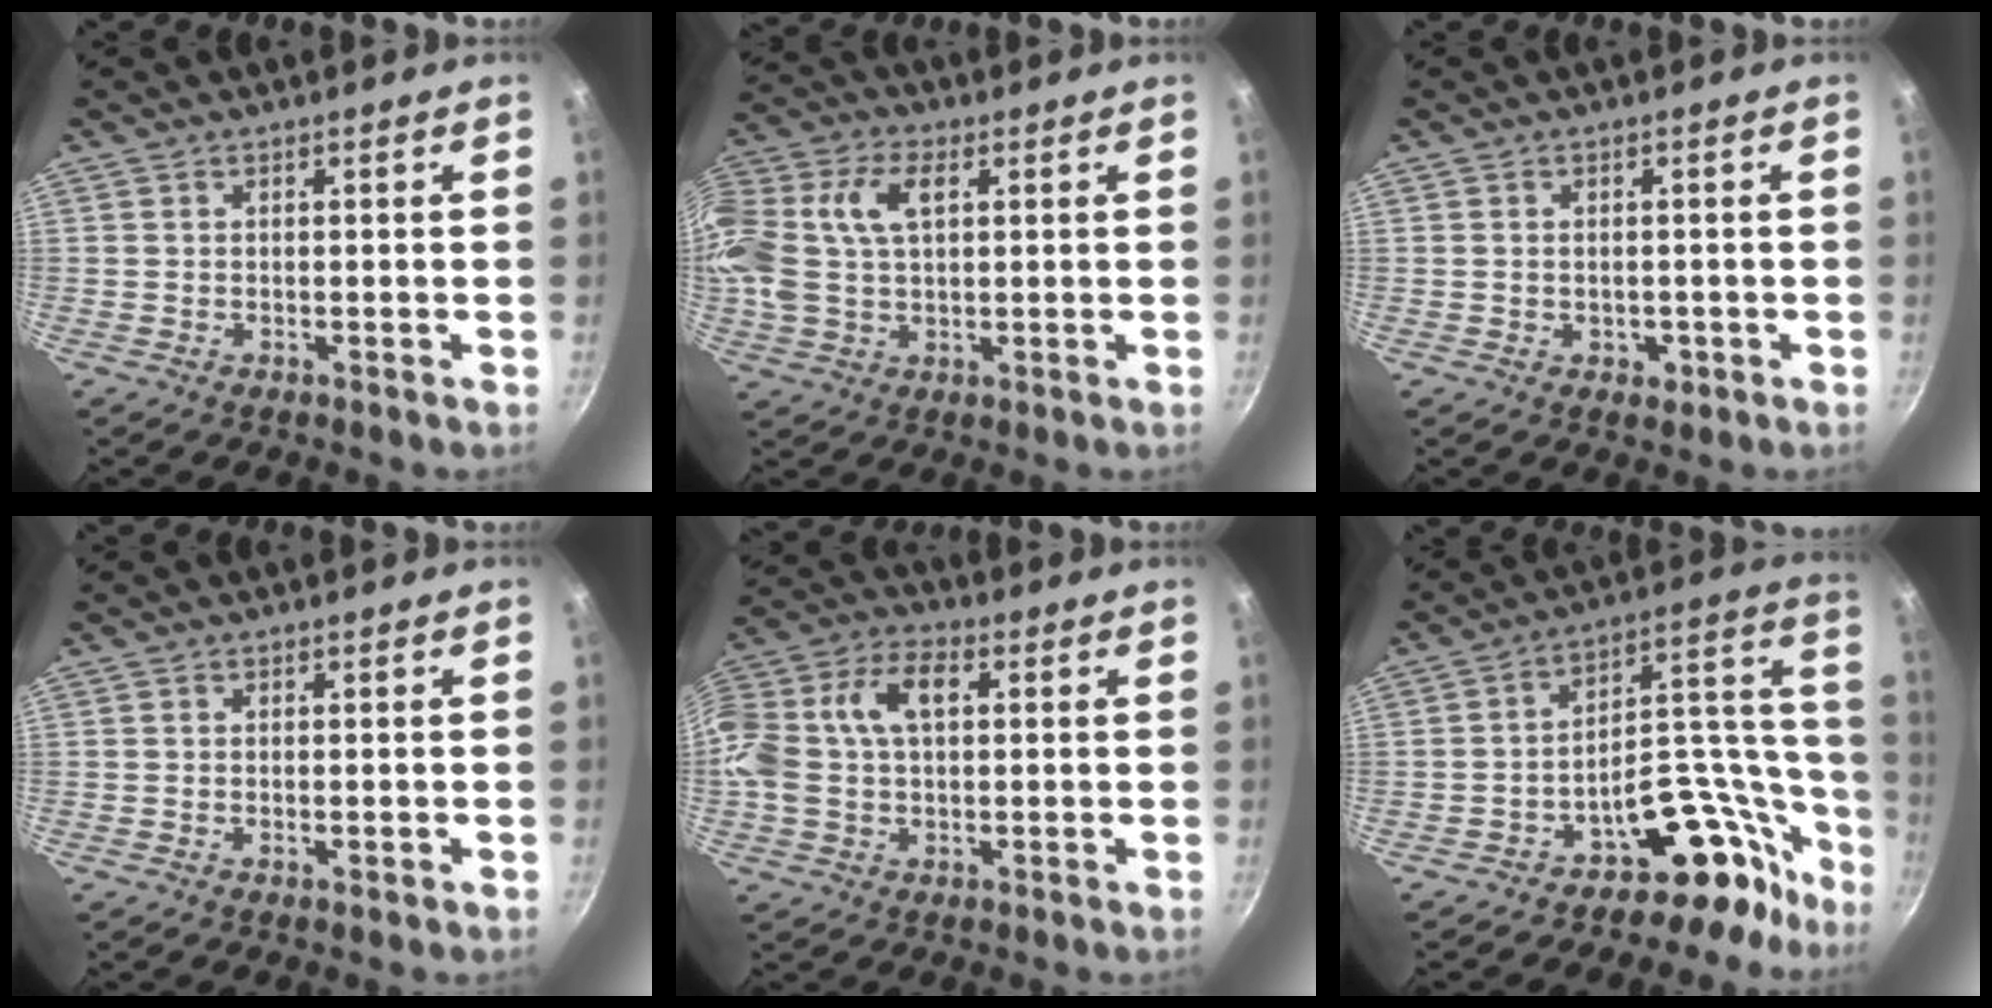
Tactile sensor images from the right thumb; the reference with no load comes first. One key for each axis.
{"total": 18.4, "fx": 4.3, "fy": 11.3, "fz": 13.9, "tx": -0.343, "ty": 0.031, "tz": 0.078}
{"total": 2.0, "fx": -0.6, "fy": 1.6, "fz": 1.1, "tx": -0.008, "ty": 0.004, "tz": -0.003}
{"total": 0.8, "fx": -0.2, "fy": 0.3, "fz": 0.7, "tx": -0.012, "ty": -0.003, "tz": -0.003}
{"total": 15.2, "fx": 2.5, "fy": 9.3, "fz": 11.7, "tx": -0.257, "ty": 0.033, "tz": 0.042}
{"total": 15.9, "fx": -10.9, "fy": 7.6, "fz": 8.8, "tx": -0.042, "ty": 0.156, "tz": -0.168}